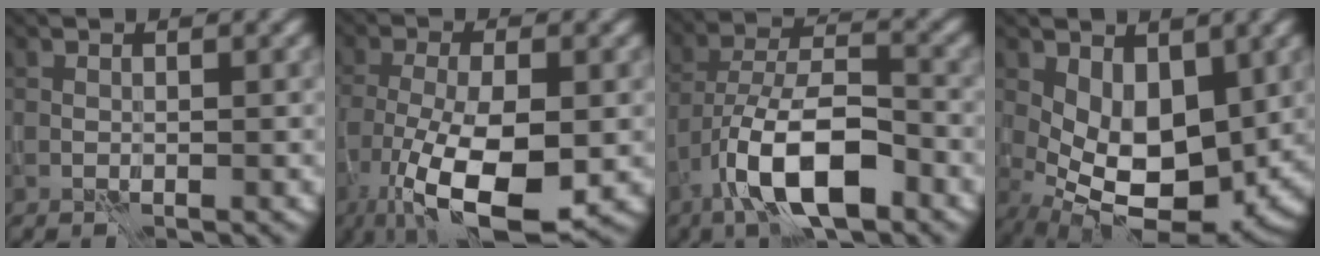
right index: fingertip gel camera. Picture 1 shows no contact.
{"total": 10.7, "force": [-4.5, 3.7, 8.9], "torque": [-0.173, -0.017, -0.077]}
{"total": 9.1, "force": [-5.2, 3.2, 6.7], "torque": [-0.119, 0.012, -0.098]}
{"total": 8.5, "force": [0.0, 4.8, 7.0], "torque": [-0.118, -0.018, 0.005]}